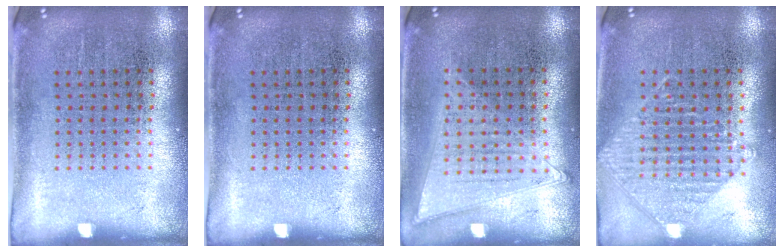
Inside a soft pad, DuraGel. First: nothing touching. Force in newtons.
{"total": 0.0}
{"total": 1.1, "press": 1.0, "slide": 0.3}
{"total": 0.9, "press": 0.9, "slide": 0.1}